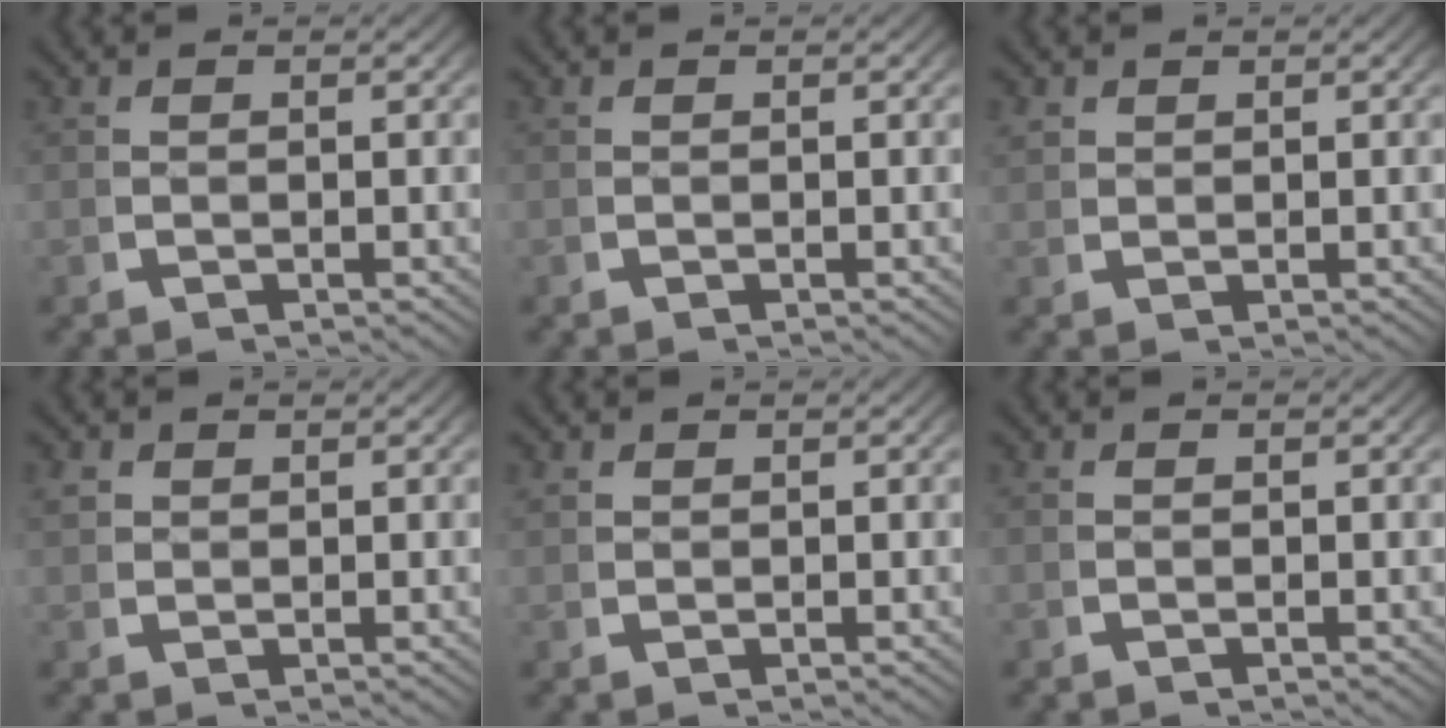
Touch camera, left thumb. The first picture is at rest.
{"total": 0.5, "force": [0.2, -0.5, -0.1], "torque": [0.007, -0.001, 0.004]}
{"total": 1.3, "force": [1.0, 0.7, 0.4], "torque": [-0.007, 0.001, 0.025]}
{"total": 1.4, "force": [1.0, 0.9, 0.5], "torque": [-0.010, 0.001, 0.024]}
{"total": 0.8, "force": [0.8, 0.2, 0.1], "torque": [-0.002, 0.002, 0.020]}
{"total": 0.0}